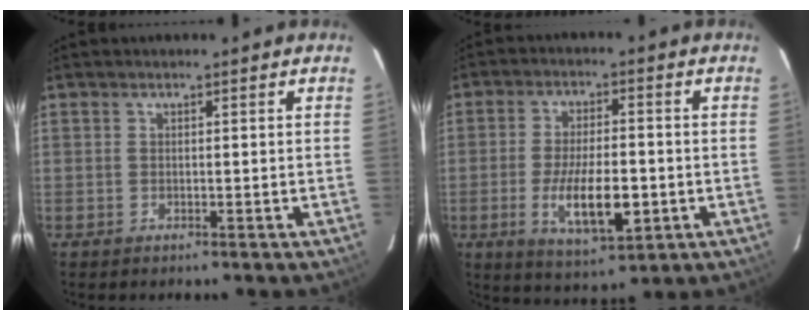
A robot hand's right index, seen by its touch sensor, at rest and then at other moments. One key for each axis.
{"total": 11.7, "fx": -3.2, "fy": 4.2, "fz": 10.5, "tx": -0.203, "ty": -0.017, "tz": -0.048}